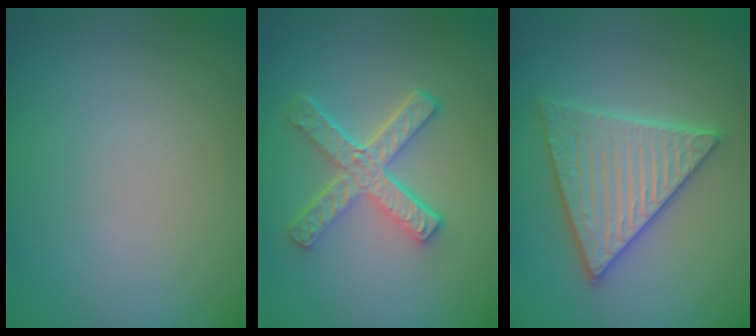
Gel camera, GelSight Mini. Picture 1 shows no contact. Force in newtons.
{"total": 5.0, "press": 3.6, "slide": 3.5}
{"total": 5.6, "press": 5.5, "slide": 0.7}